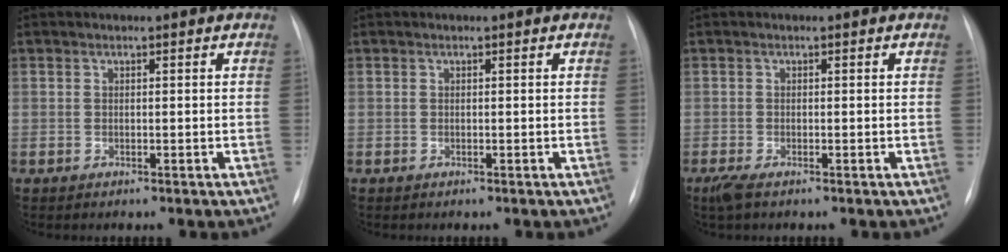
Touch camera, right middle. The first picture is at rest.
{"total": 0.0}
{"total": 2.1, "force": [-1.3, 0.5, 1.5], "torque": [-0.040, -0.009, -0.027]}